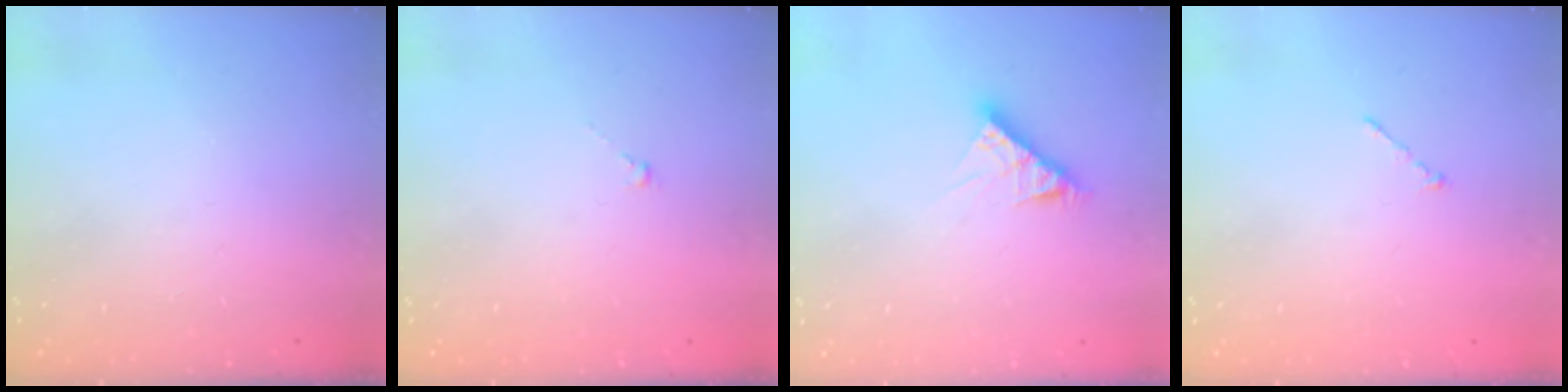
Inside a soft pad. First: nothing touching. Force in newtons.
{"total": 0.5, "press": 0.3, "slide": 0.4}
{"total": 6.9, "press": 6.9, "slide": 0.6}
{"total": 0.7, "press": 0.7, "slide": 0.2}